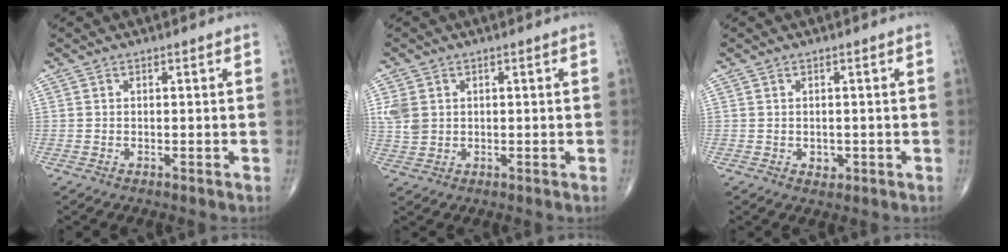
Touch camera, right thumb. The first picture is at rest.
{"total": 4.7, "force": [1.0, 3.7, 2.6], "torque": [-0.051, 0.000, 0.026]}
{"total": 1.8, "force": [-0.2, 1.5, 1.1], "torque": [-0.010, -0.001, 0.002]}